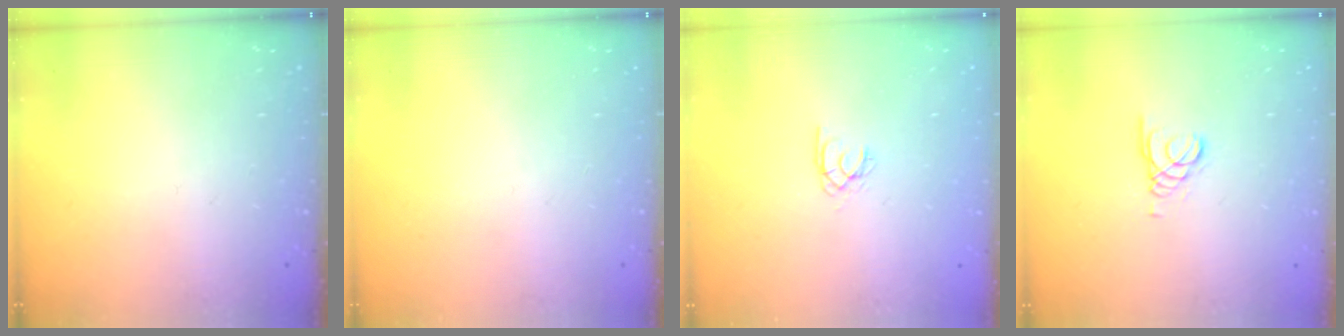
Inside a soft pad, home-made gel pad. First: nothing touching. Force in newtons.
{"total": 0.0}
{"total": 1.7, "press": 1.7, "slide": 0.1}
{"total": 1.3, "press": 1.3, "slide": 0.1}